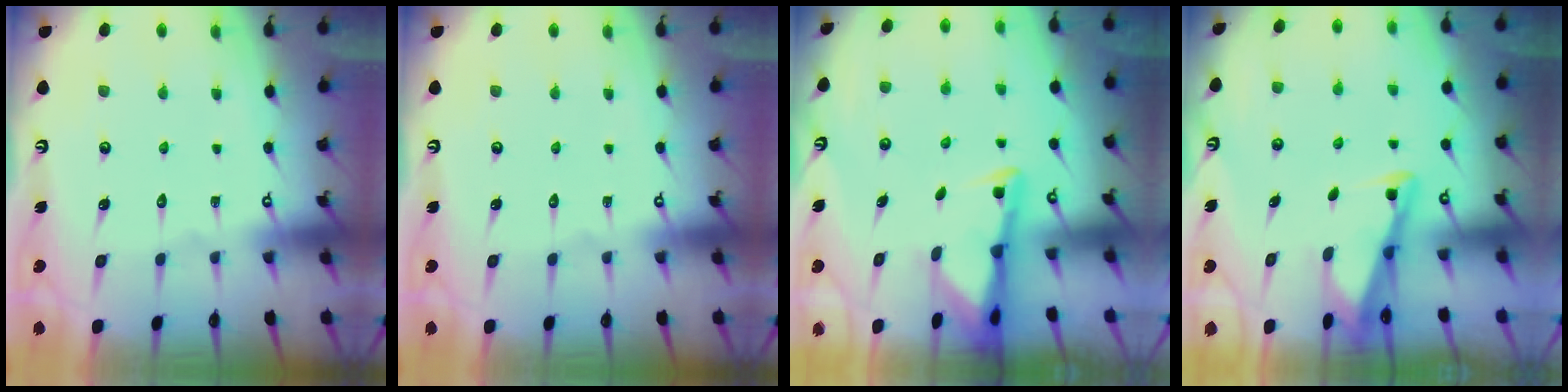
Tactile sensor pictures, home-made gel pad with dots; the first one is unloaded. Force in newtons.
{"total": 0.0}
{"total": 2.8, "press": 2.7, "slide": 0.7}
{"total": 2.9, "press": 2.8, "slide": 0.3}